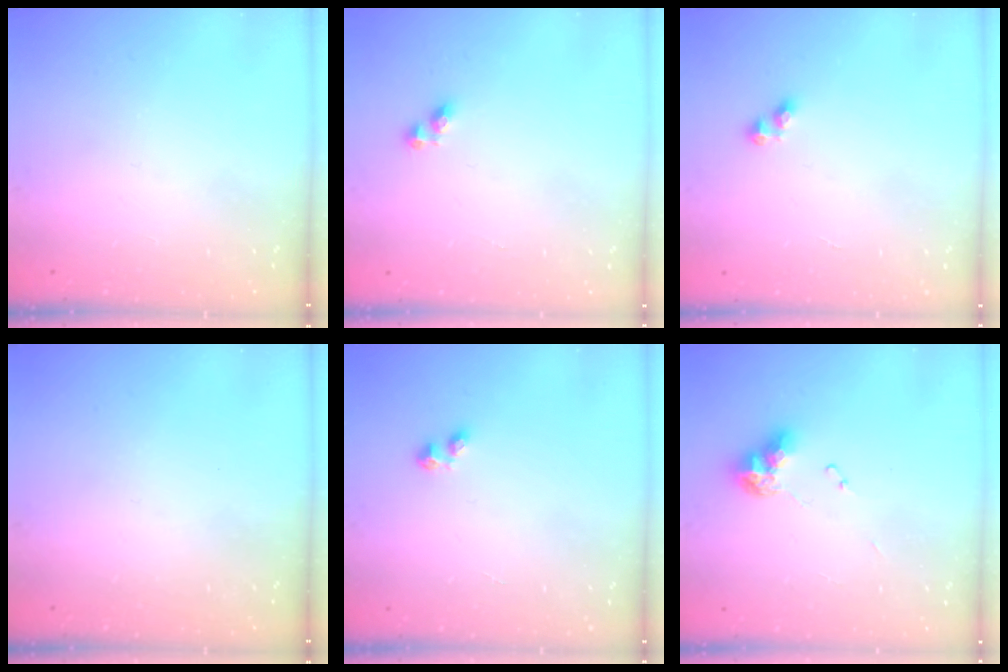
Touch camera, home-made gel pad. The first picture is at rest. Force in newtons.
{"total": 3.3, "press": 3.3, "slide": 0.4}
{"total": 2.8, "press": 2.8, "slide": 0.4}
{"total": 0.0}
{"total": 2.9, "press": 2.8, "slide": 0.6}
{"total": 9.1, "press": 9.0, "slide": 1.1}